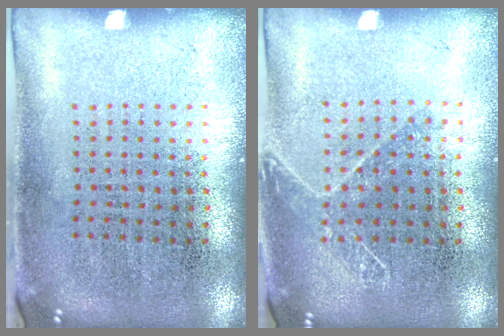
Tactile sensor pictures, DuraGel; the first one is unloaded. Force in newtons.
{"total": 1.1, "press": 0.9, "slide": 0.5}